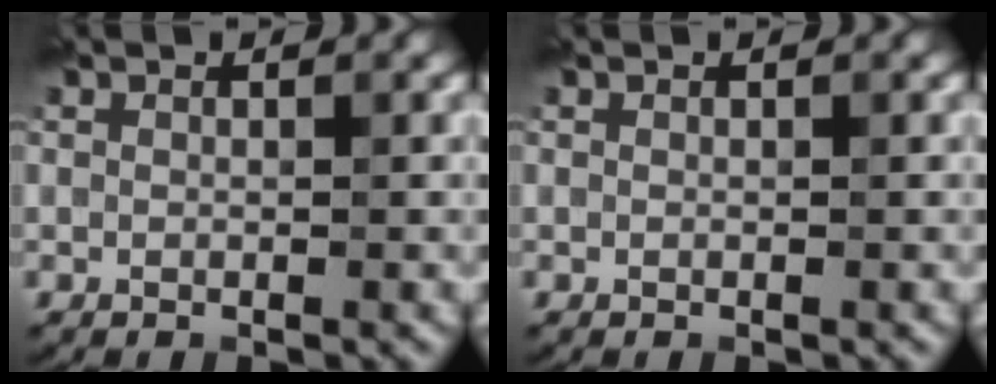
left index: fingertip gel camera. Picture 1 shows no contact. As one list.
[{"total": 0.0}]